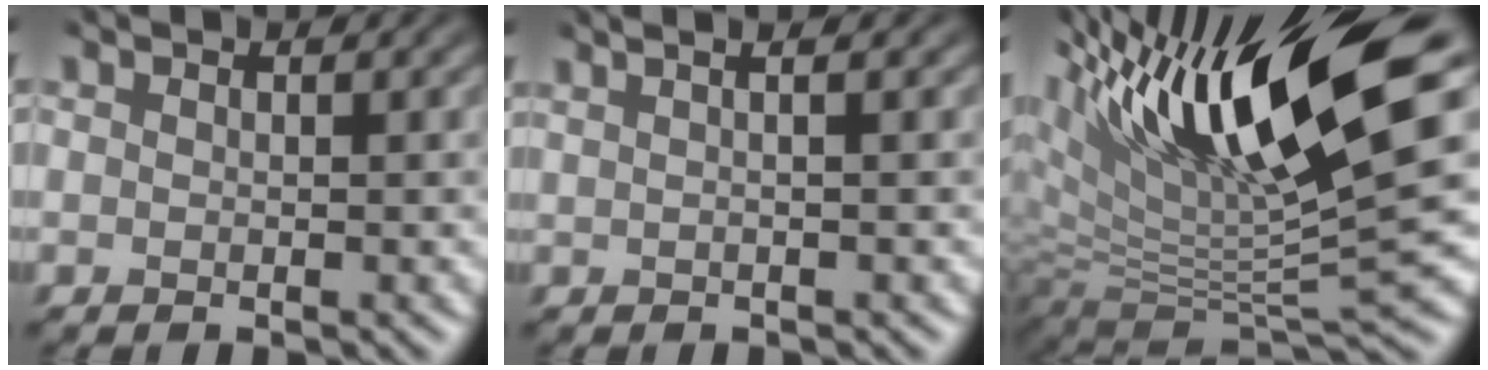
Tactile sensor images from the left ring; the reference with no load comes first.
{"total": 4.2, "force": [2.3, 1.6, 3.1], "torque": [-0.008, 0.038, -0.012]}
{"total": 12.8, "force": [4.5, 3.1, 11.6], "torque": [-0.189, -0.008, 0.081]}